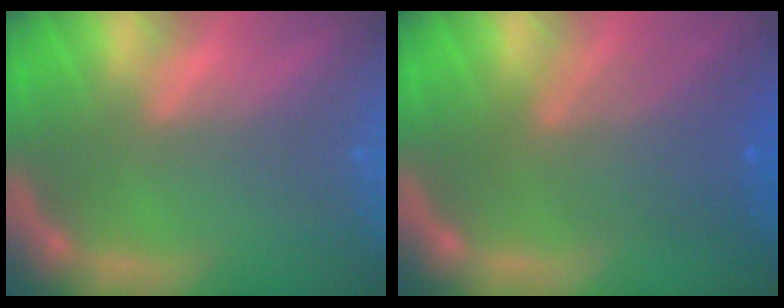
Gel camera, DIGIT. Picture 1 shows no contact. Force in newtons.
{"total": 6.0}